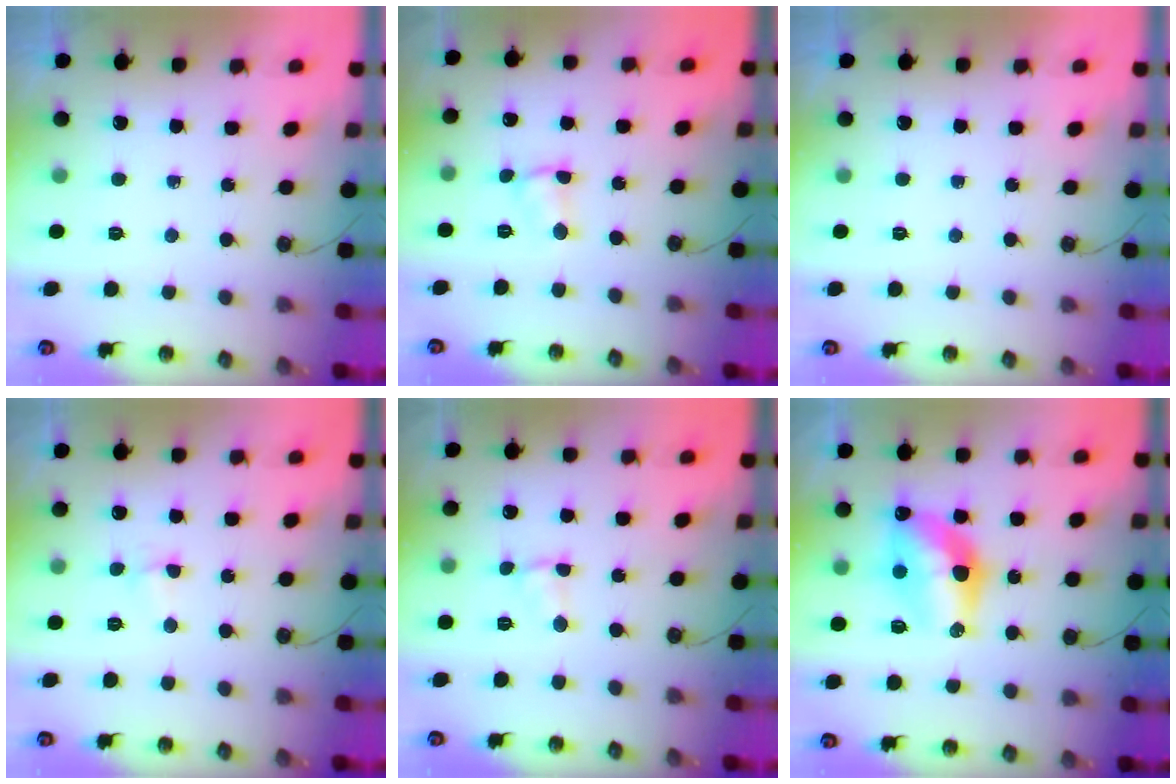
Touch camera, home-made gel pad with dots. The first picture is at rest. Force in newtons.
{"total": 2.3, "press": 2.3, "slide": 0.3}
{"total": 0.0}
{"total": 2.1, "press": 2.1, "slide": 0.5}
{"total": 1.5, "press": 1.5, "slide": 0.1}
{"total": 11.4, "press": 11.4, "slide": 0.6}